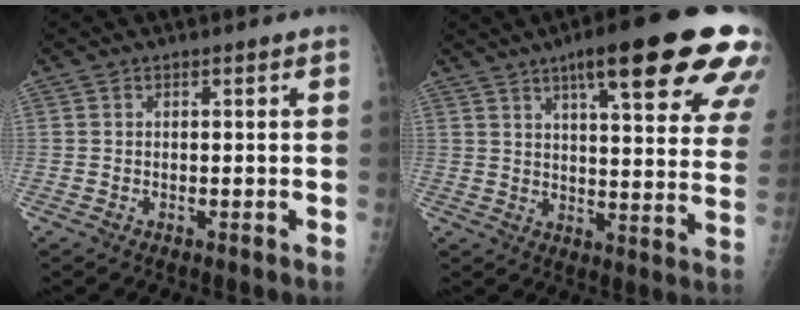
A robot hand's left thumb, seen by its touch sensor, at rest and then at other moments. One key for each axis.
{"total": 23.9, "fx": 14.2, "fy": 4.5, "fz": 18.8, "tx": -0.228, "ty": -0.041, "tz": 0.180}